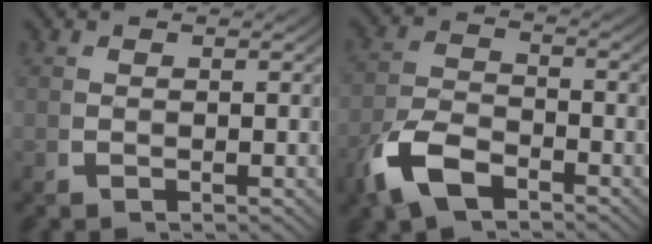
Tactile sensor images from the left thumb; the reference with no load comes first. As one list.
[{"total": 5.1, "force": [-2.9, 3.0, 3.1], "torque": [-0.069, -0.011, -0.050]}]